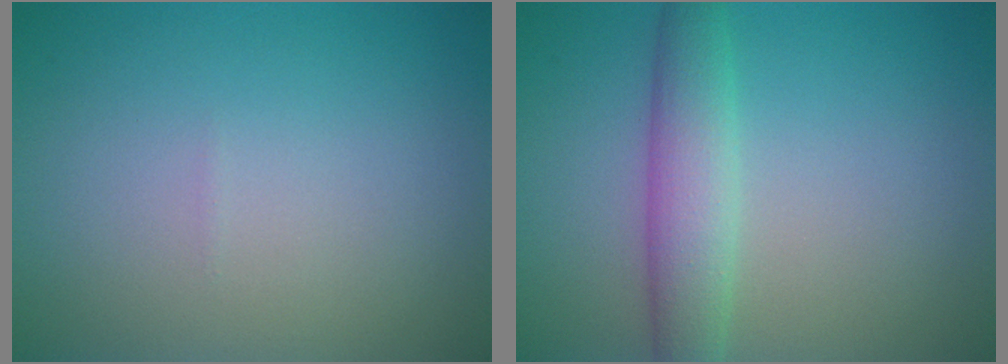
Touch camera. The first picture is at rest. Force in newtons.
{"total": 3.9, "press": 3.9, "slide": 0.1}